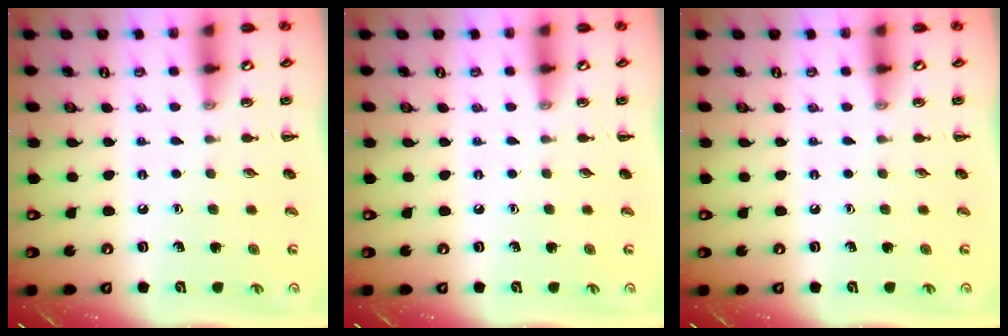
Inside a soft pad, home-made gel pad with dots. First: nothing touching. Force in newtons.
{"total": 0.0}
{"total": 0.0}